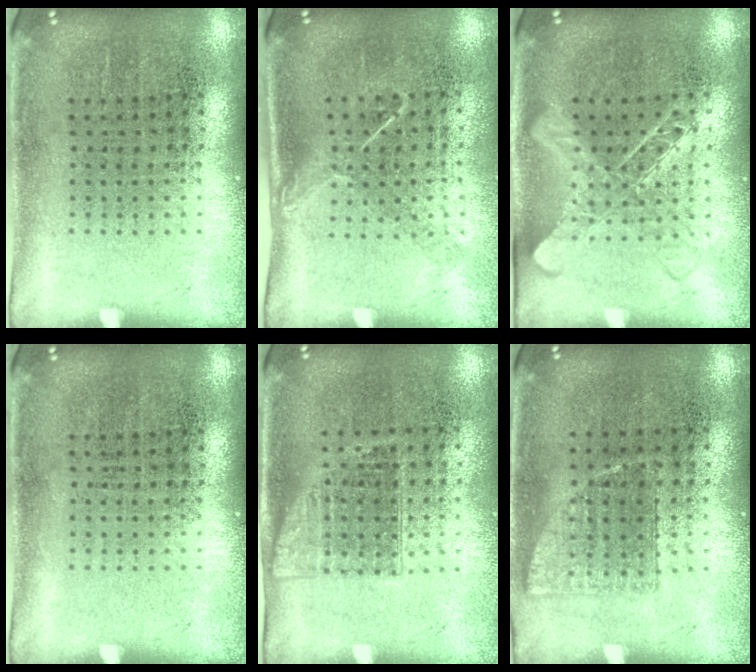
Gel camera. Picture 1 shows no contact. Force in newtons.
{"total": 1.3, "press": 1.0, "slide": 0.9}
{"total": 1.4, "press": 1.4, "slide": 0.4}
{"total": 0.0}
{"total": 1.1, "press": 0.9, "slide": 0.6}
{"total": 0.7, "press": 0.7, "slide": 0.2}